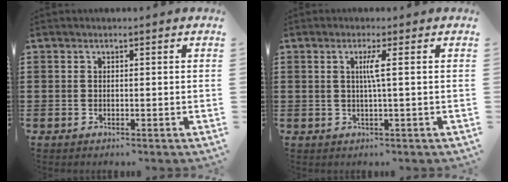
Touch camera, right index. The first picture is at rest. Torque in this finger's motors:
{"motor_torque": [0.40, -0.22, 0.03, 0.06]}